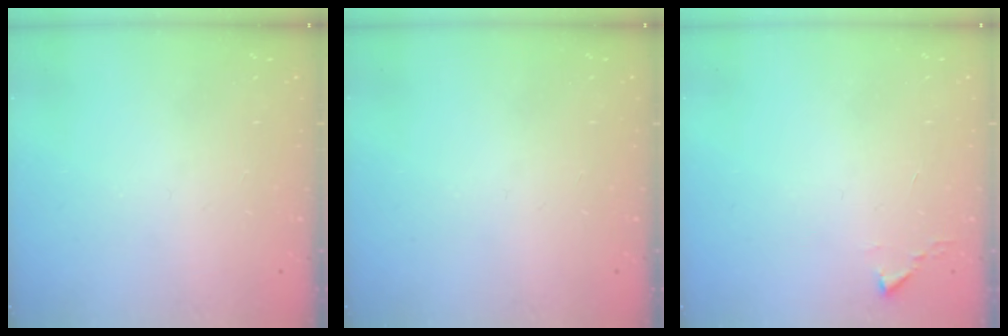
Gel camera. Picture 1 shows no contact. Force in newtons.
{"total": 0.0}
{"total": 2.4, "press": 2.4, "slide": 0.3}